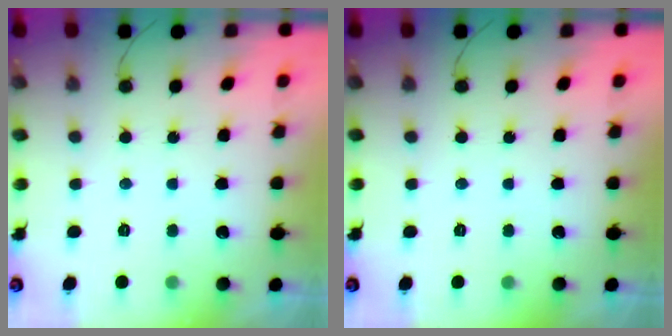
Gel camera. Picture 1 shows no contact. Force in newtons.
{"total": 0.0}